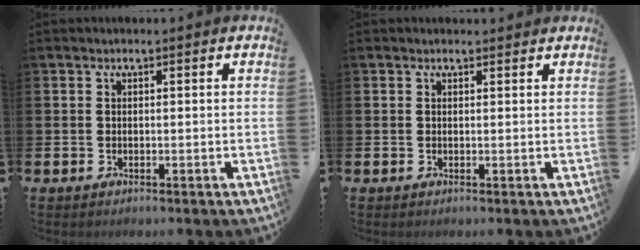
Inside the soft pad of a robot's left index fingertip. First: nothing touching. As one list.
[{"total": 0.5, "force": [0.5, 0.3, 0.1], "torque": [0.005, -0.001, 0.006]}]